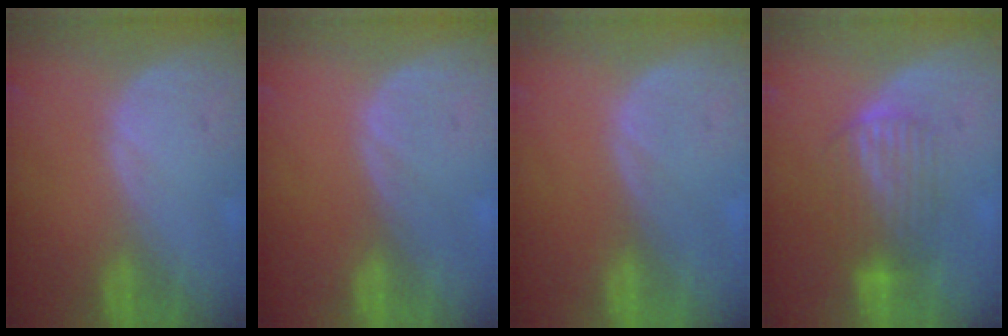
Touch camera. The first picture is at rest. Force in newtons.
{"total": 0.0}
{"total": 0.0}
{"total": 6.7, "press": 6.1, "slide": 2.8}